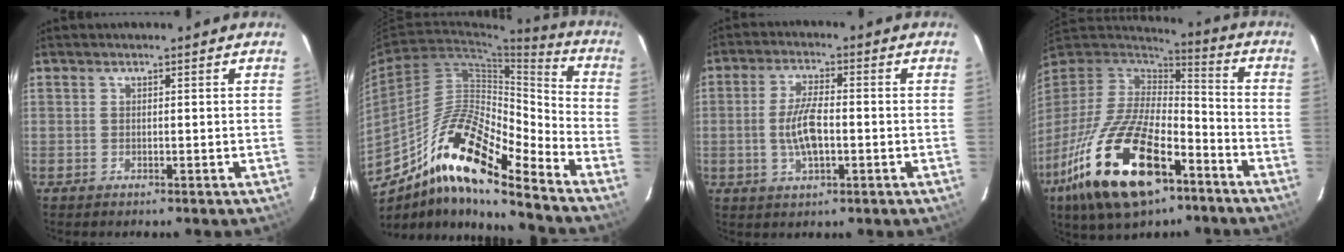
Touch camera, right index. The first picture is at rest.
{"total": 17.3, "force": [-12.4, 3.2, 11.6], "torque": [-0.197, 0.006, -0.233]}
{"total": 7.1, "force": [-1.2, 2.6, 6.5], "torque": [-0.131, -0.001, -0.022]}
{"total": 26.3, "force": [-13.9, 11.8, 19.0], "torque": [-0.379, -0.044, -0.234]}